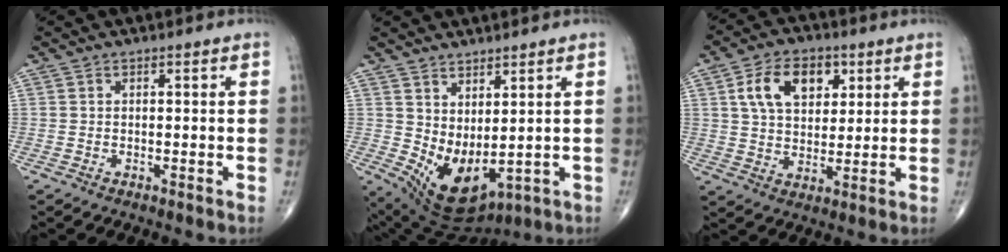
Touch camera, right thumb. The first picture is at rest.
{"total": 10.6, "force": [1.1, 5.2, 9.1], "torque": [-0.149, -0.025, 0.049]}
{"total": 11.7, "force": [4.2, 7.5, 7.9], "torque": [-0.107, -0.007, 0.073]}